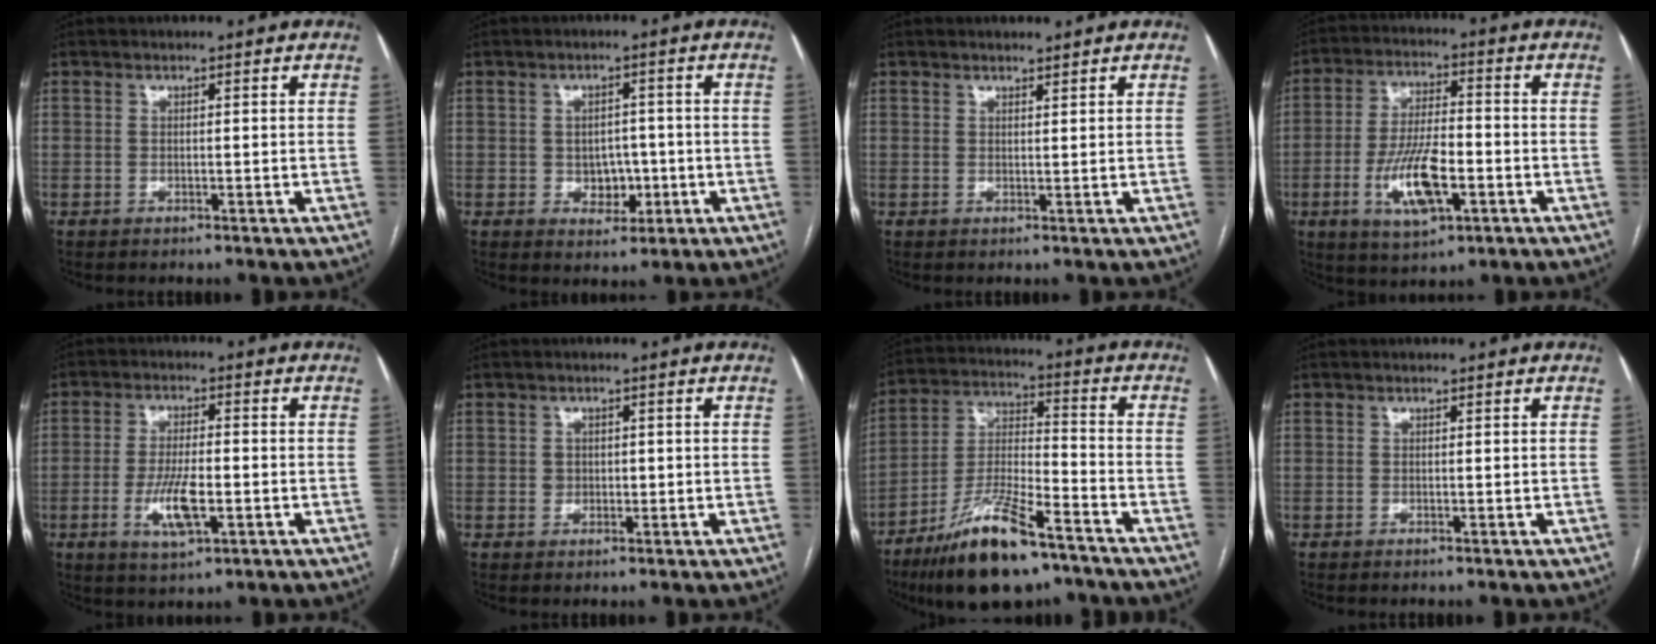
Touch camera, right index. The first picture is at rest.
{"total": 4.3, "force": [-0.8, 3.3, 2.6], "torque": [-0.028, 0.008, -0.002]}
{"total": 1.2, "force": [1.2, 0.0, 0.4], "torque": [-0.007, 0.001, 0.021]}
{"total": 11.1, "force": [-3.6, 3.6, 9.9], "torque": [-0.194, -0.002, -0.059]}
{"total": 7.5, "force": [-2.1, 2.0, 6.9], "torque": [-0.136, -0.006, -0.034]}
{"total": 1.8, "force": [0.1, 1.6, 0.7], "torque": [-0.009, 0.004, 0.003]}
{"total": 16.2, "force": [-10.9, 3.8, 11.3], "torque": [-0.227, -0.013, -0.193]}
{"total": 0.0}